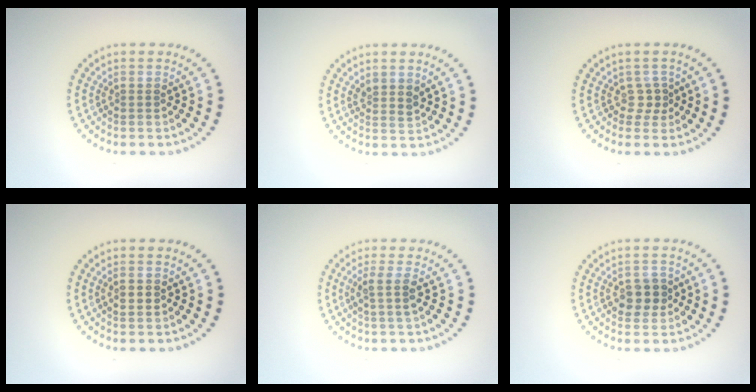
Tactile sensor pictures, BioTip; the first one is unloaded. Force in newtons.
{"total": 1.5, "press": 1.2, "slide": 0.8}
{"total": 1.4, "press": 0.9, "slide": 1.0}
{"total": 0.9, "press": 0.9, "slide": 0.0}
{"total": 1.9, "press": 1.5, "slide": 1.1}
{"total": 2.4, "press": 2.3, "slide": 0.6}